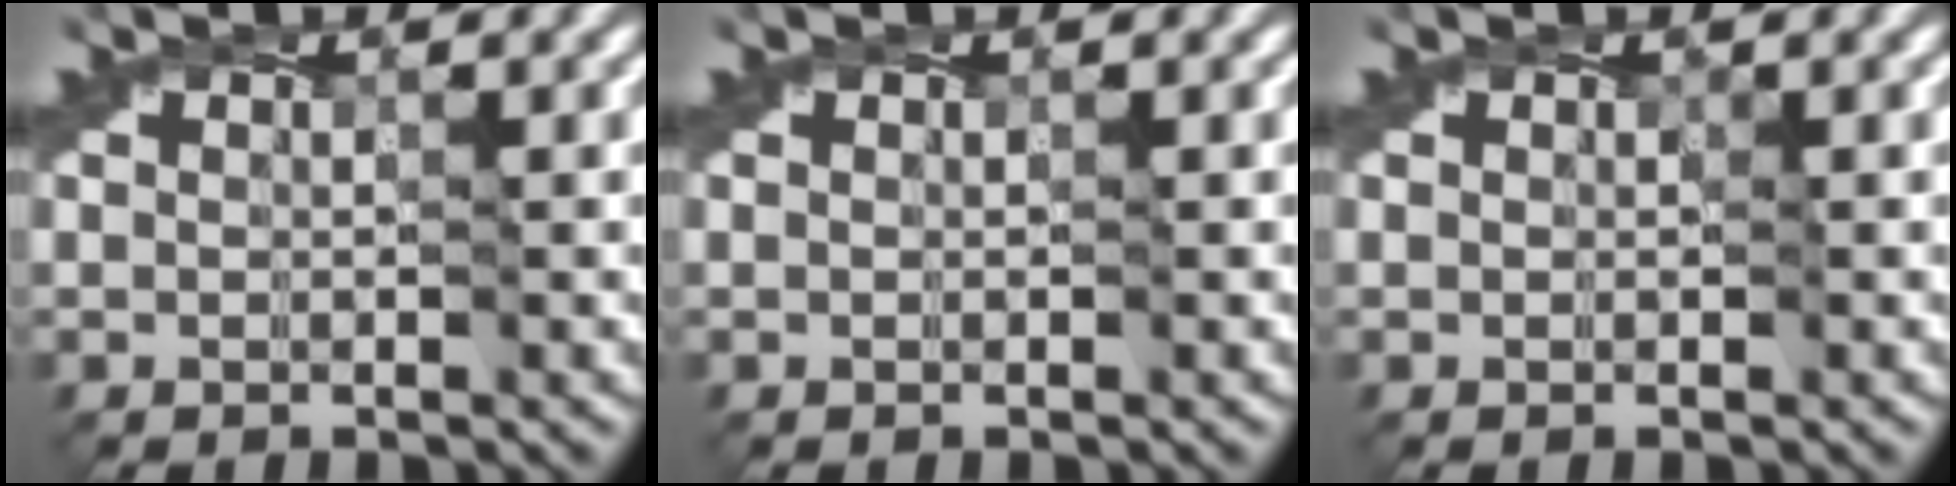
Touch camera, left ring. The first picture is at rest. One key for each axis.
{"total": 0.0}
{"total": 0.0}